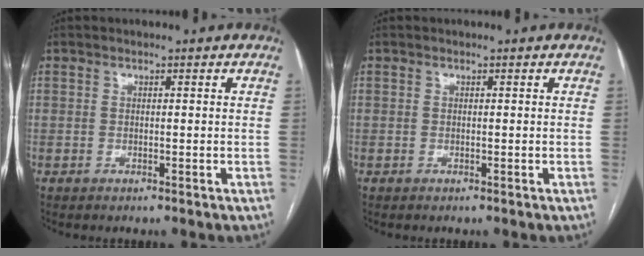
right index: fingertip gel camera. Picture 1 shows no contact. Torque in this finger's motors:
{"motor_torque": [-0.08, 0.01, 0.01, 0.01]}